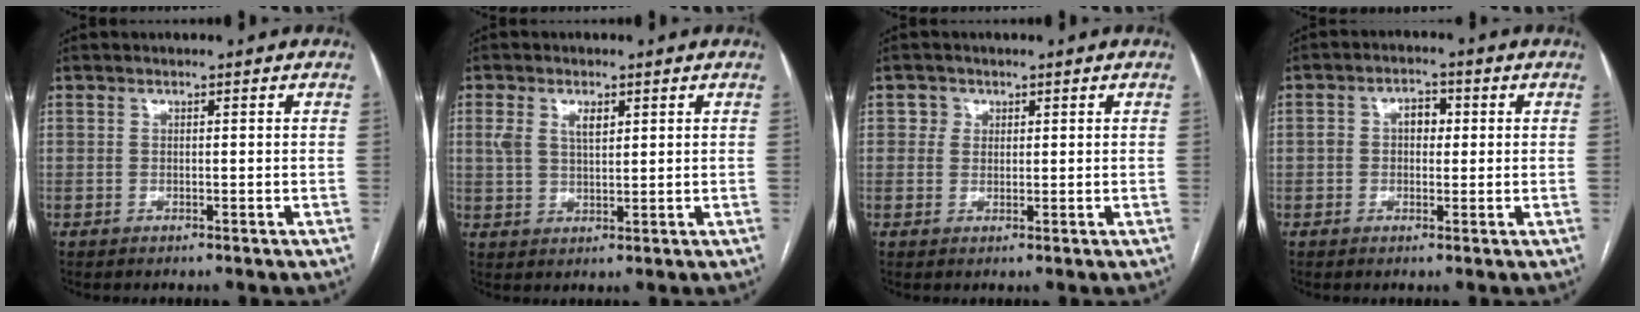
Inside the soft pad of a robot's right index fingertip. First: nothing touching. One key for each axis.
{"total": 4.3, "fx": 2.2, "fy": 2.1, "fz": 2.9, "tx": -0.070, "ty": 0.015, "tz": 0.046}
{"total": 1.8, "fx": 0.7, "fy": 1.7, "fz": 0.0, "tx": 0.012, "ty": 0.000, "tz": 0.005}
{"total": 3.6, "fx": 0.9, "fy": 2.5, "fz": 2.5, "tx": -0.048, "ty": 0.021, "tz": 0.016}